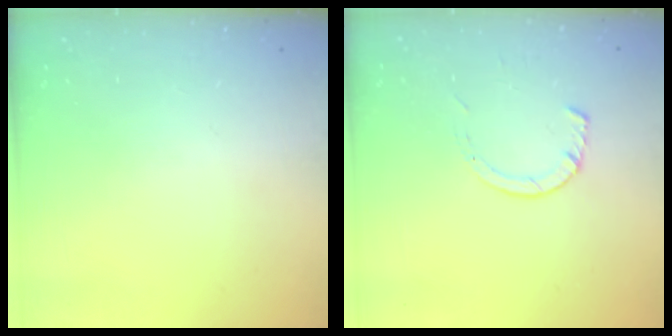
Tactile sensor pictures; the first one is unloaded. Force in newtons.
{"total": 3.6, "press": 3.6, "slide": 0.5}